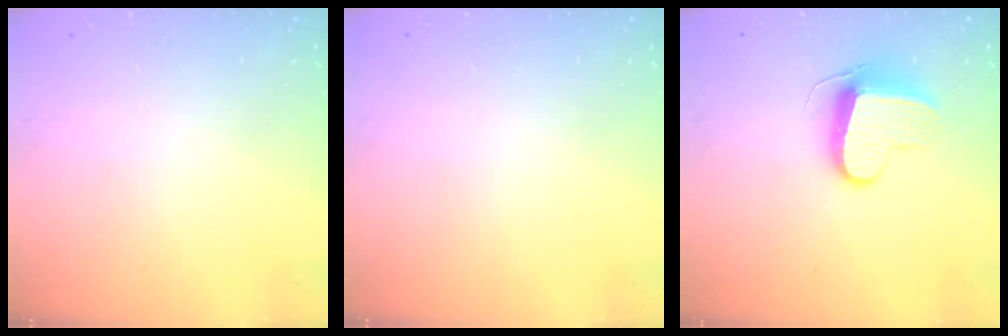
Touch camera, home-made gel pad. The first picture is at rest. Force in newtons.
{"total": 0.0}
{"total": 9.5, "press": 9.5, "slide": 0.4}